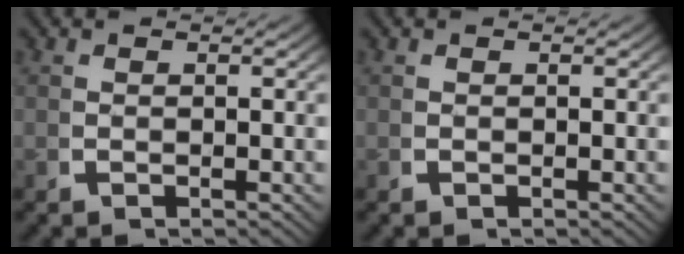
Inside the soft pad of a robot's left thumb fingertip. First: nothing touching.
{"total": 0.0}